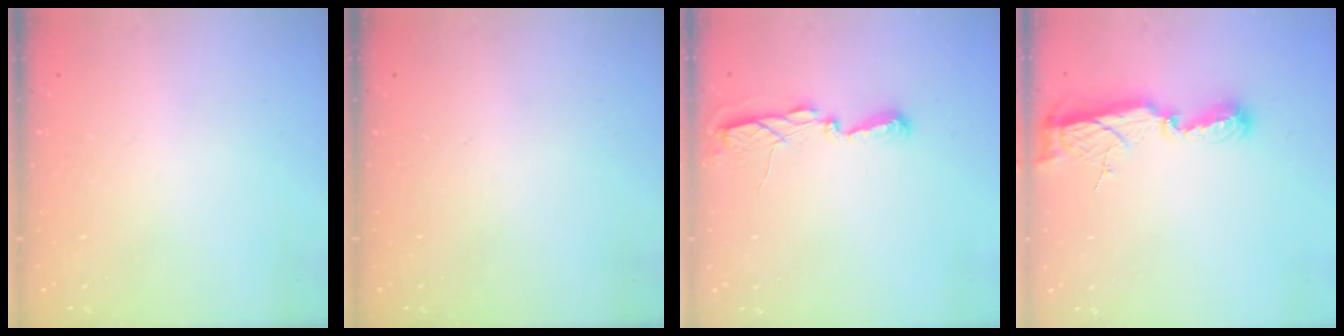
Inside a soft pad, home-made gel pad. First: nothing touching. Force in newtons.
{"total": 0.0}
{"total": 5.5, "press": 5.5, "slide": 0.6}
{"total": 8.4, "press": 8.4, "slide": 0.5}